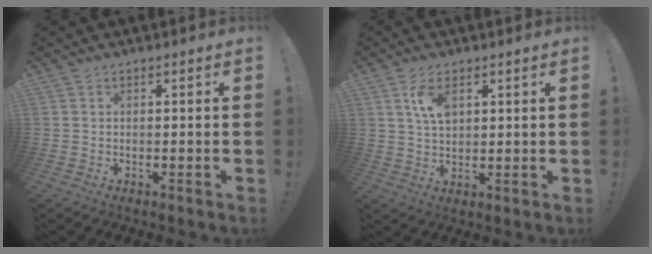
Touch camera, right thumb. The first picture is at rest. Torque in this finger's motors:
{"motor_torque": [0.85, 0.85, 0.03, 0.06, 0.00]}